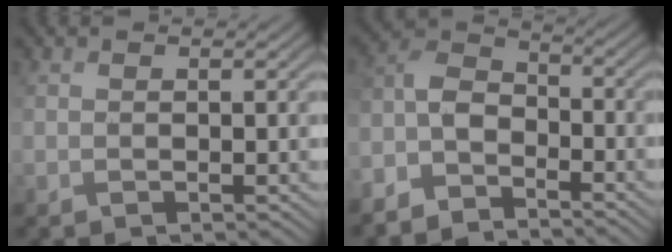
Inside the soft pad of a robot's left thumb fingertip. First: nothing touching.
{"total": 7.8, "force": [-6.2, 3.4, 3.3], "torque": [-0.076, -0.003, -0.137]}